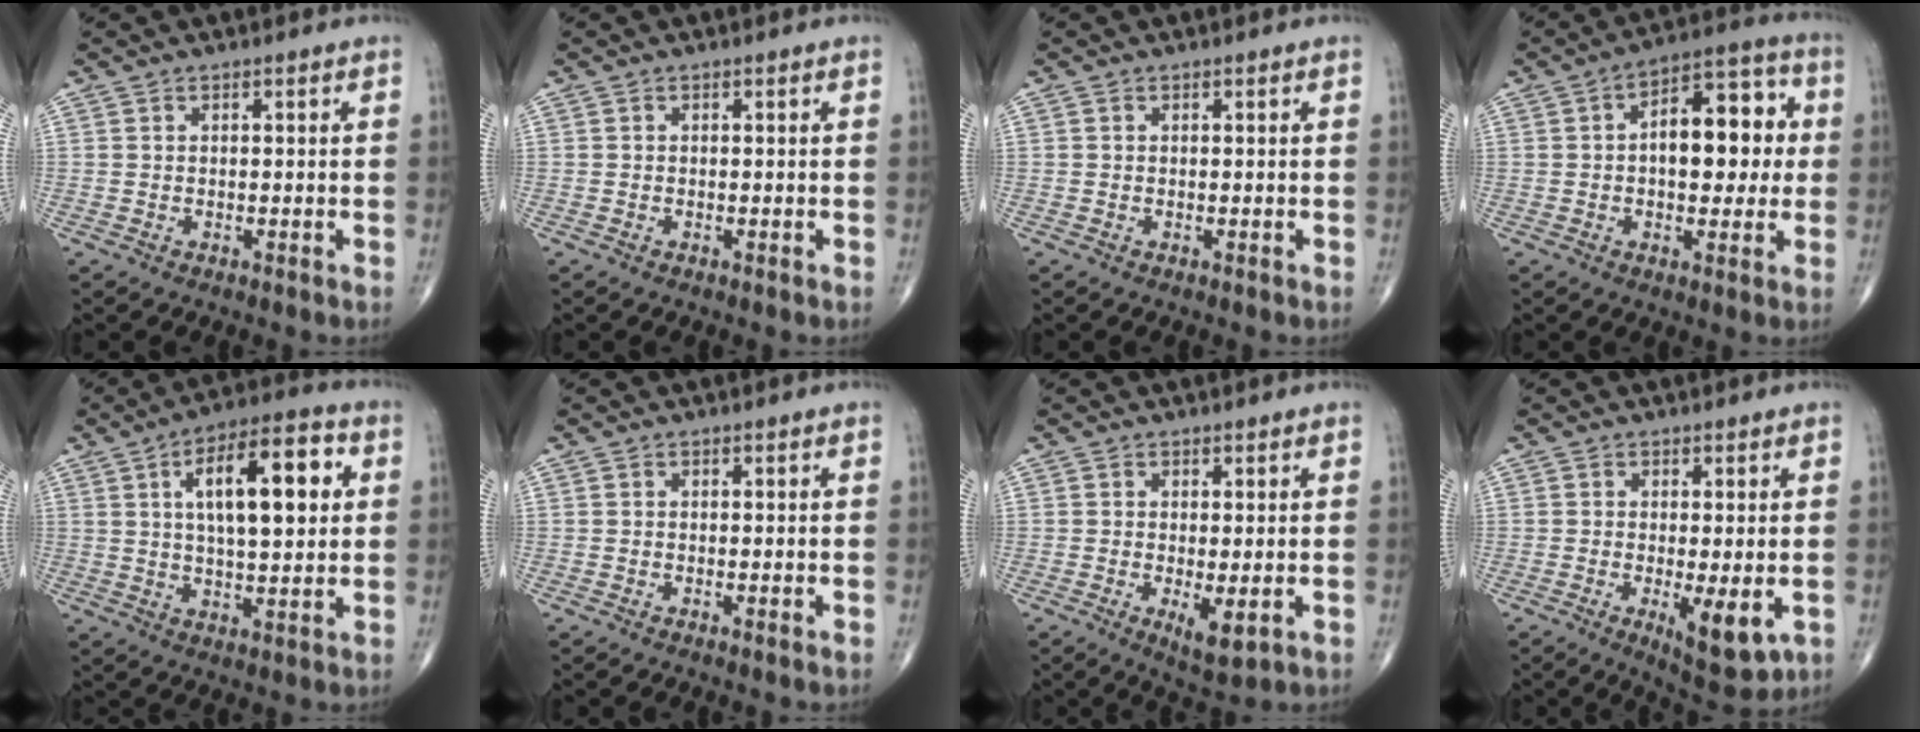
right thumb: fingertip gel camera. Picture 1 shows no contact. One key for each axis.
{"total": 0.0}
{"total": 0.0}
{"total": 14.0, "fx": 1.0, "fy": 7.6, "fz": 11.7, "tx": -0.130, "ty": 0.027, "tz": 0.008}
{"total": 16.2, "fx": 4.1, "fy": 6.3, "fz": 14.3, "tx": -0.202, "ty": 0.005, "tz": 0.059}
{"total": 0.5, "fx": -0.1, "fy": 0.1, "fz": 0.5, "tx": -0.012, "ty": -0.002, "tz": -0.003}
{"total": 4.9, "fx": -1.0, "fy": 1.8, "fz": 4.4, "tx": -0.073, "ty": -0.016, "tz": -0.013}
{"total": 7.8, "fx": -1.9, "fy": 2.6, "fz": 7.1, "tx": -0.103, "ty": -0.021, "tz": -0.023}